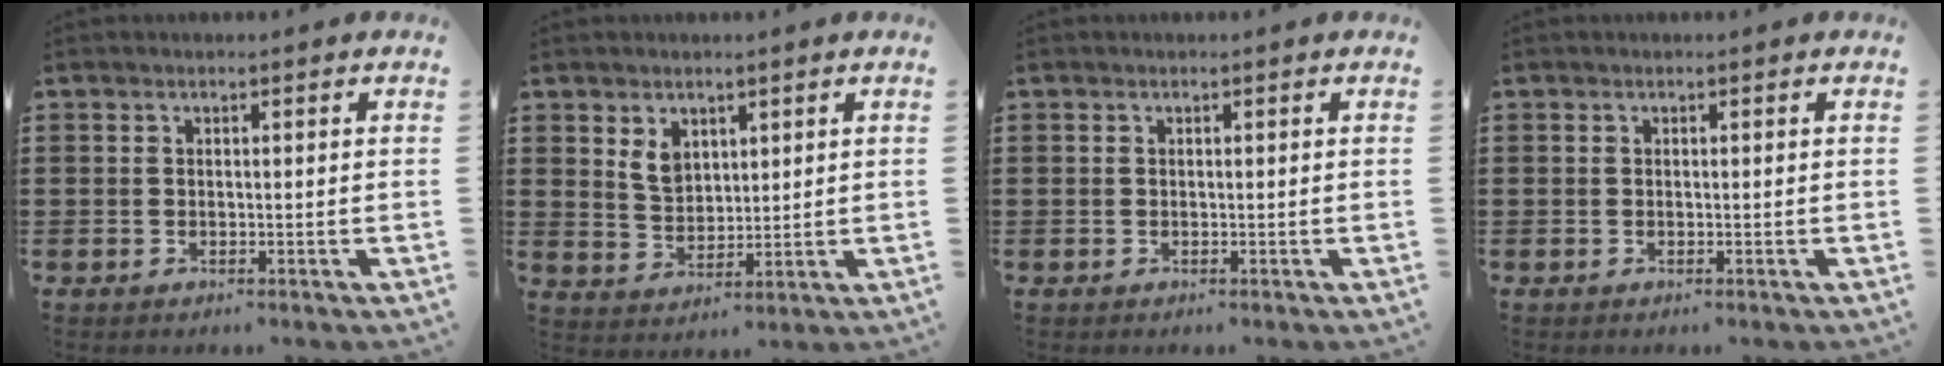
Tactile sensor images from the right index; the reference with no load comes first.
{"total": 4.1, "force": [2.3, 2.8, 1.9], "torque": [-0.049, 0.010, 0.042]}
{"total": 0.0}
{"total": 0.0}